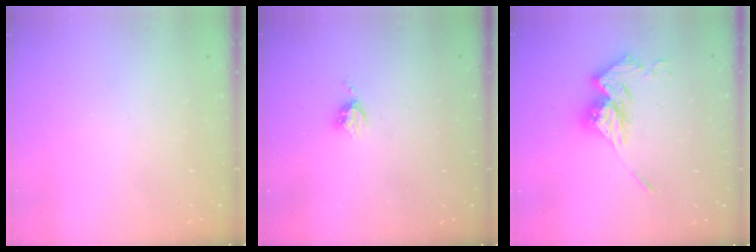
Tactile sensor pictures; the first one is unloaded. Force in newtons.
{"total": 3.3, "press": 3.3, "slide": 0.4}
{"total": 15.1, "press": 15.0, "slide": 1.5}